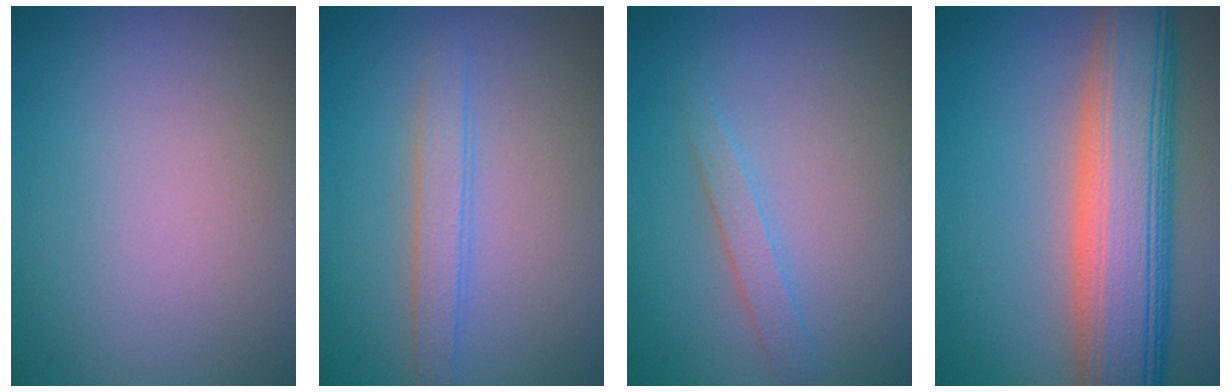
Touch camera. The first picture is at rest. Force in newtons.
{"total": 1.9, "press": 1.9, "slide": 0.0}
{"total": 1.5, "press": 1.5, "slide": 0.1}
{"total": 10.7, "press": 10.7, "slide": 0.4}